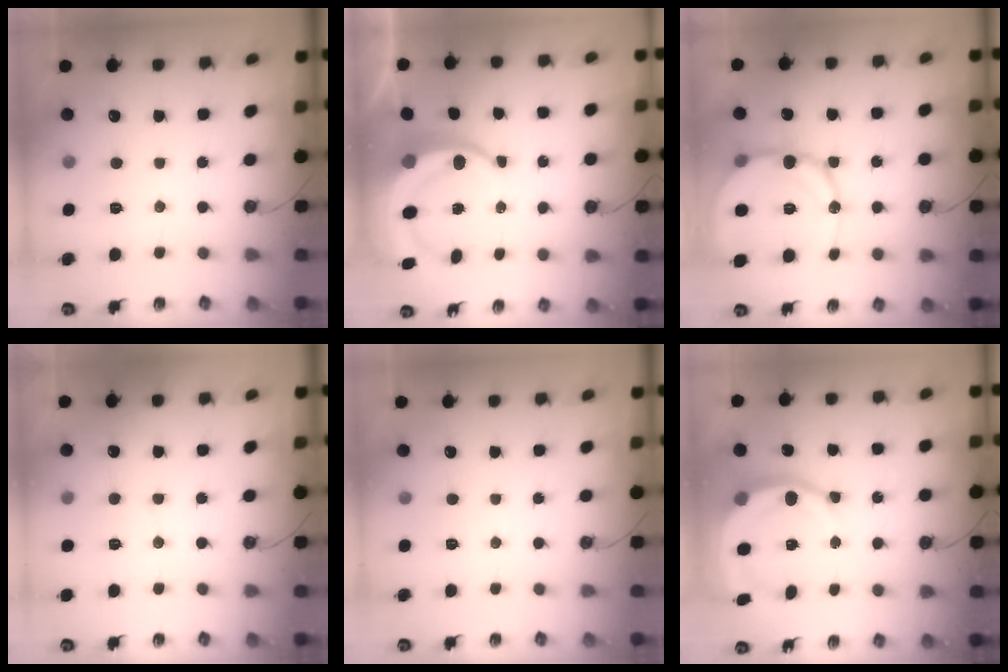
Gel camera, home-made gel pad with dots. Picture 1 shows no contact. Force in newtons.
{"total": 11.5, "press": 11.4, "slide": 1.6}
{"total": 16.7, "press": 16.4, "slide": 3.4}
{"total": 2.6, "press": 2.6, "slide": 0.4}
{"total": 0.0}
{"total": 12.6, "press": 12.4, "slide": 2.2}